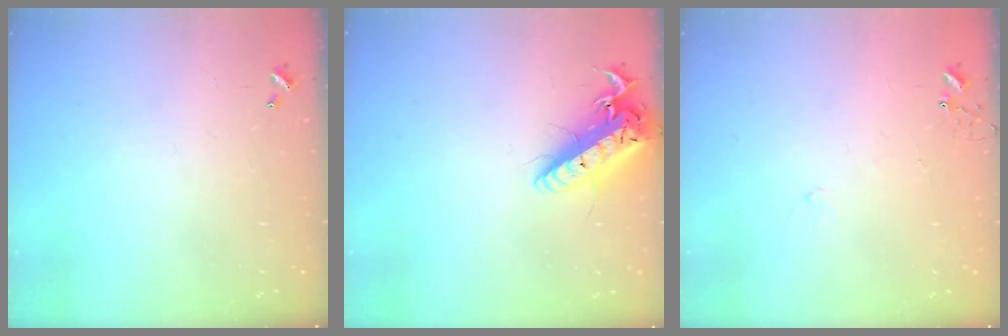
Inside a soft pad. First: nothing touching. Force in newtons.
{"total": 19.7, "press": 19.5, "slide": 2.7}
{"total": 4.7, "press": 4.6, "slide": 0.4}